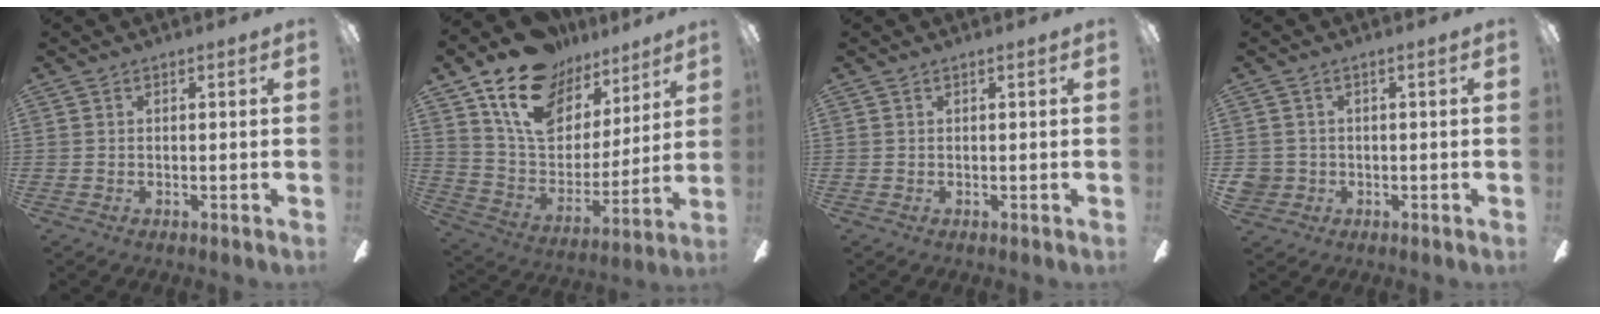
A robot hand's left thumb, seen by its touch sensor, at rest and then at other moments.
{"total": 19.6, "force": [13.2, 11.4, 8.8], "torque": [-0.155, -0.074, 0.242]}
{"total": 0.0}
{"total": 2.8, "force": [-0.4, 2.7, 0.5], "torque": [-0.021, 0.003, -0.010]}